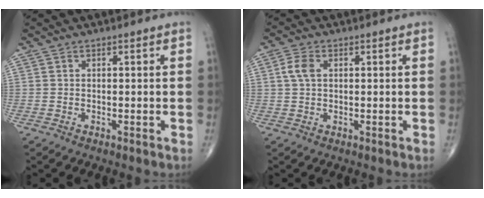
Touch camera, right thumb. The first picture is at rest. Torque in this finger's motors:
{"motor_torque": [-0.10, 0.08, 0.39, 0.09, 0.03]}